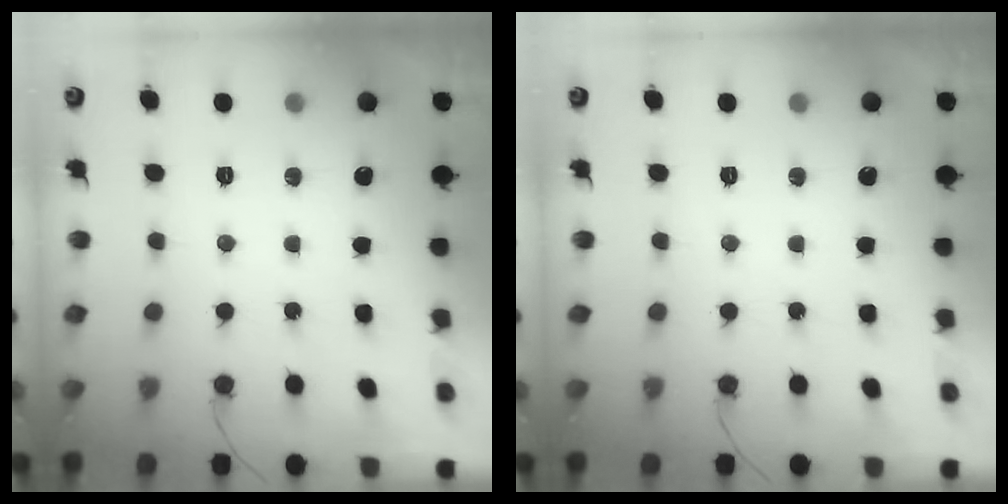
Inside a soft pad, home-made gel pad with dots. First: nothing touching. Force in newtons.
{"total": 0.0}